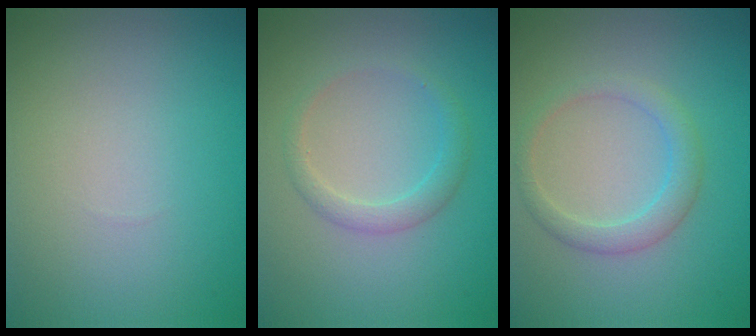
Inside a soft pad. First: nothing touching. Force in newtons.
{"total": 1.8, "press": 1.8, "slide": 0.0}
{"total": 2.3, "press": 2.3, "slide": 0.1}